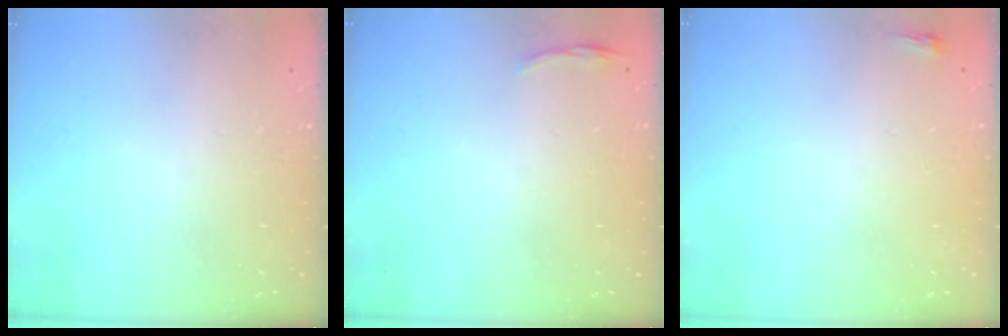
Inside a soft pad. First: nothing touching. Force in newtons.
{"total": 3.6, "press": 3.5, "slide": 0.7}
{"total": 2.0, "press": 2.0, "slide": 0.5}